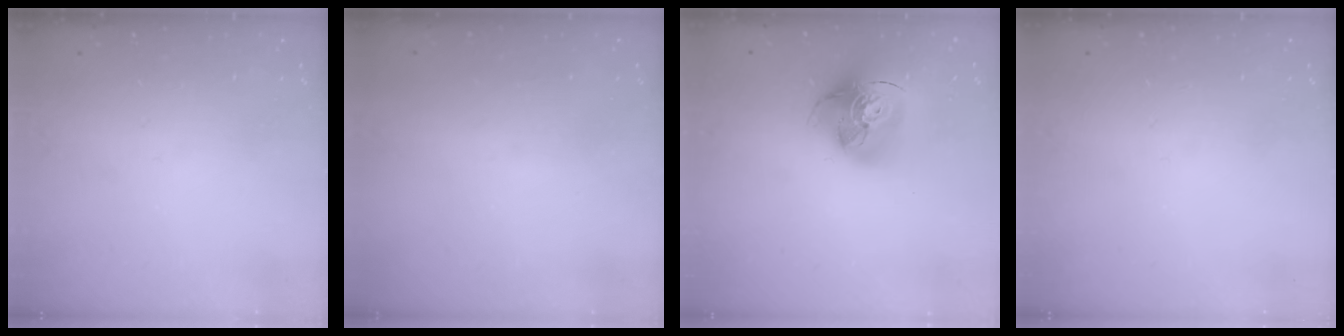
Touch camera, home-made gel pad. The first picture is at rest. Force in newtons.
{"total": 0.9, "press": 0.9, "slide": 0.1}
{"total": 17.2, "press": 17.0, "slide": 1.9}
{"total": 0.0}